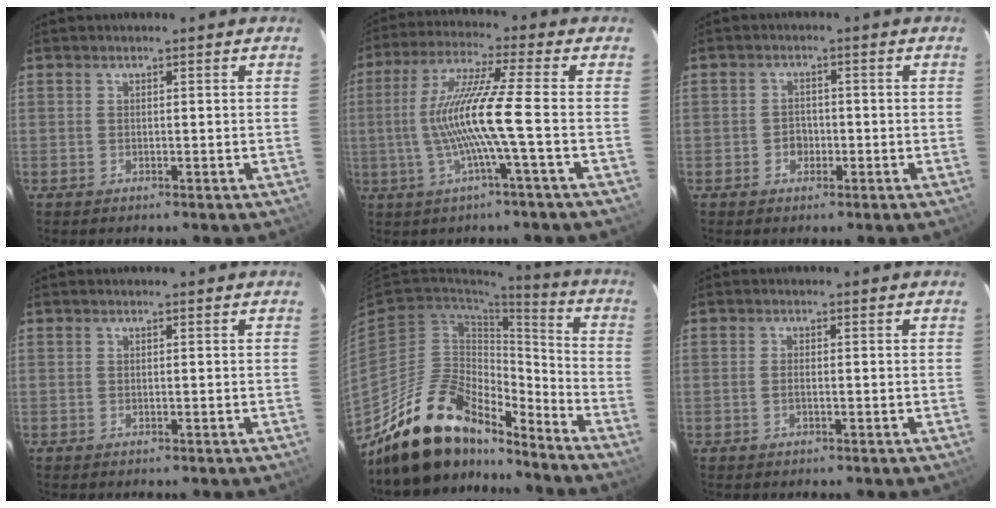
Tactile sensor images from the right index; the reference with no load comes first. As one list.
[{"total": 11.7, "force": [-2.2, -1.6, 11.4], "torque": [-0.222, 0.000, -0.037]}, {"total": 2.7, "force": [-0.9, 2.4, 0.9], "torque": [-0.018, 0.007, -0.013]}, {"total": 0.0}, {"total": 19.8, "force": [-16.6, 7.5, 7.8], "torque": [-0.152, 0.024, -0.283]}, {"total": 1.2, "force": [-0.3, 0.4, 1.1], "torque": [-0.023, 0.001, -0.008]}]